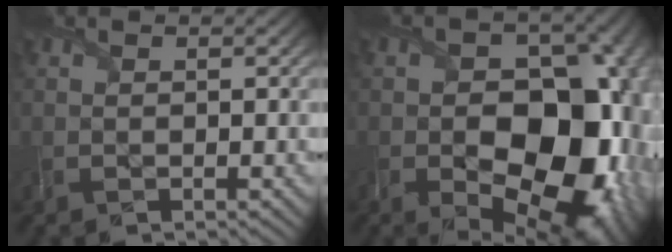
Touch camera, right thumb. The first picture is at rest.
{"total": 18.9, "force": [-3.1, 12.8, 13.5], "torque": [-0.142, -0.028, -0.028]}